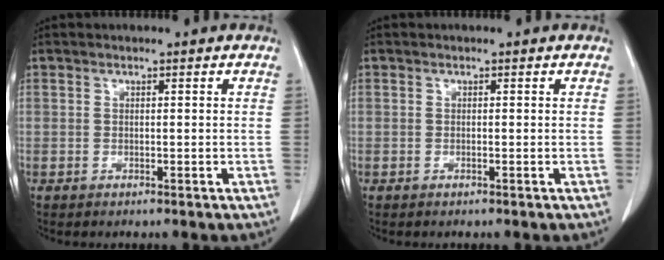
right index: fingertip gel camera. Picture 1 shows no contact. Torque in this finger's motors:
{"motor_torque": [0.08, 0.03, 0.01, 0.01]}